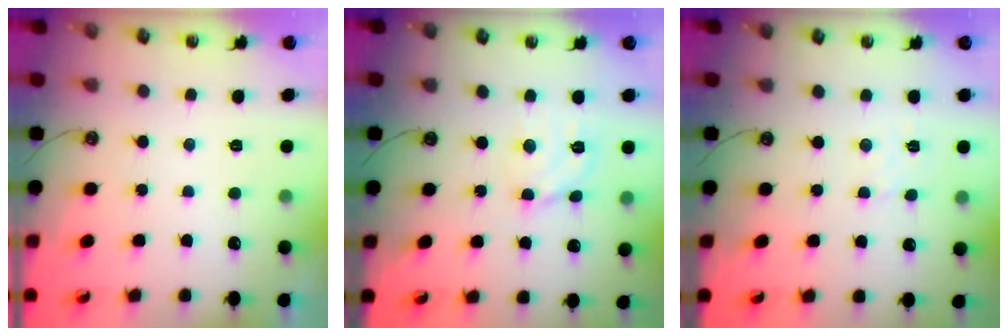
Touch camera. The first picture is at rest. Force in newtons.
{"total": 8.3, "press": 8.3, "slide": 0.8}
{"total": 1.7, "press": 1.6, "slide": 0.4}